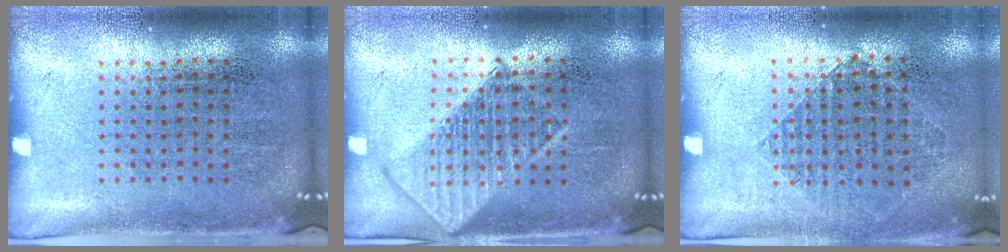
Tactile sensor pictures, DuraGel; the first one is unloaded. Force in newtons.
{"total": 1.4, "press": 1.4, "slide": 0.2}
{"total": 0.9, "press": 0.8, "slide": 0.3}